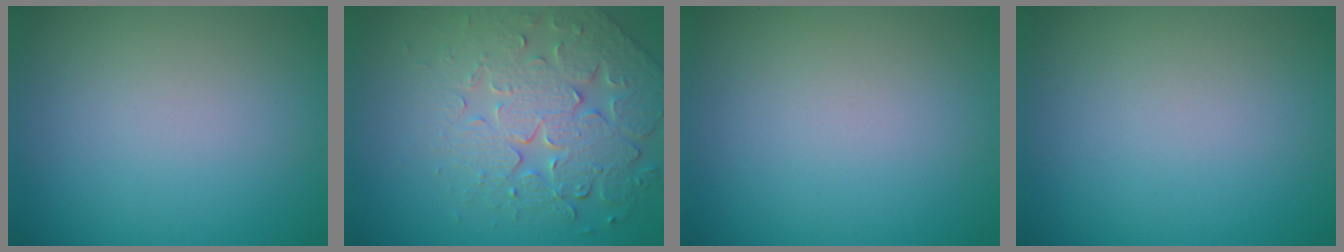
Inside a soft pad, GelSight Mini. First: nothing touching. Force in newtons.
{"total": 5.8, "press": 5.2, "slide": 2.7}
{"total": 0.0}
{"total": 0.0}